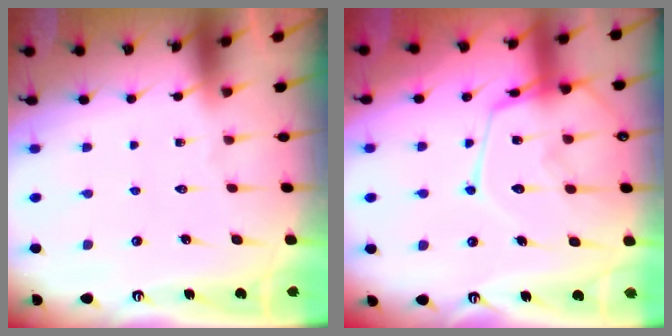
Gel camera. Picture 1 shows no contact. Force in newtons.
{"total": 15.0, "press": 15.0, "slide": 1.4}